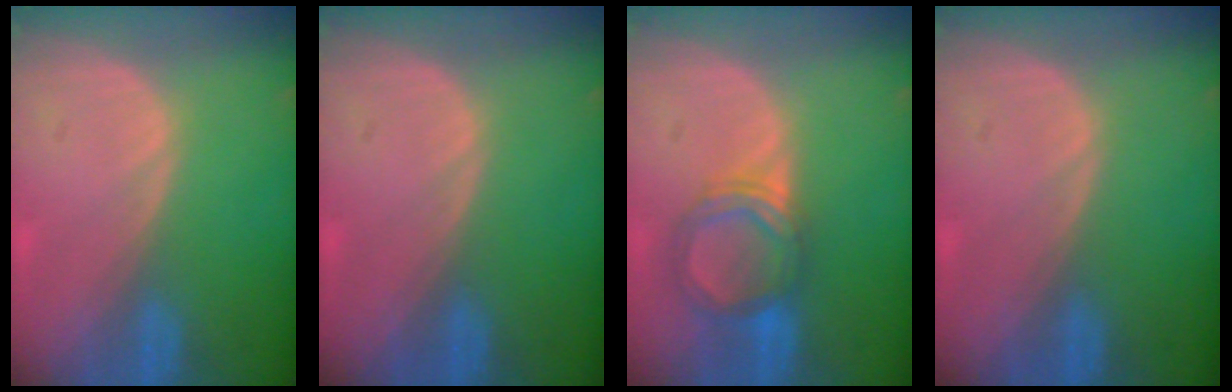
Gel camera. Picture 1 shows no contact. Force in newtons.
{"total": 0.0}
{"total": 5.5, "press": 5.4, "slide": 1.2}
{"total": 0.0}